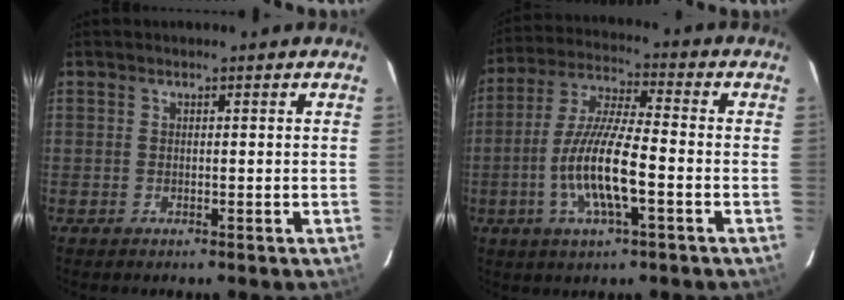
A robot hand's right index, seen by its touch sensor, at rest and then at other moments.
{"total": 13.0, "force": [-3.8, 2.4, 12.1], "torque": [-0.250, -0.005, -0.074]}